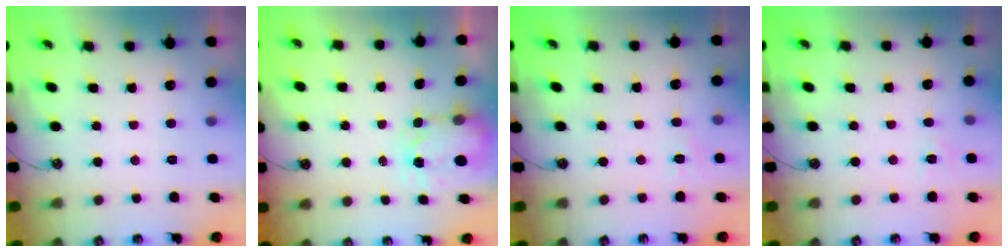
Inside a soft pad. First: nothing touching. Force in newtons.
{"total": 4.0, "press": 3.9, "slide": 0.6}
{"total": 2.7, "press": 2.7, "slide": 0.5}
{"total": 3.1, "press": 3.0, "slide": 0.4}